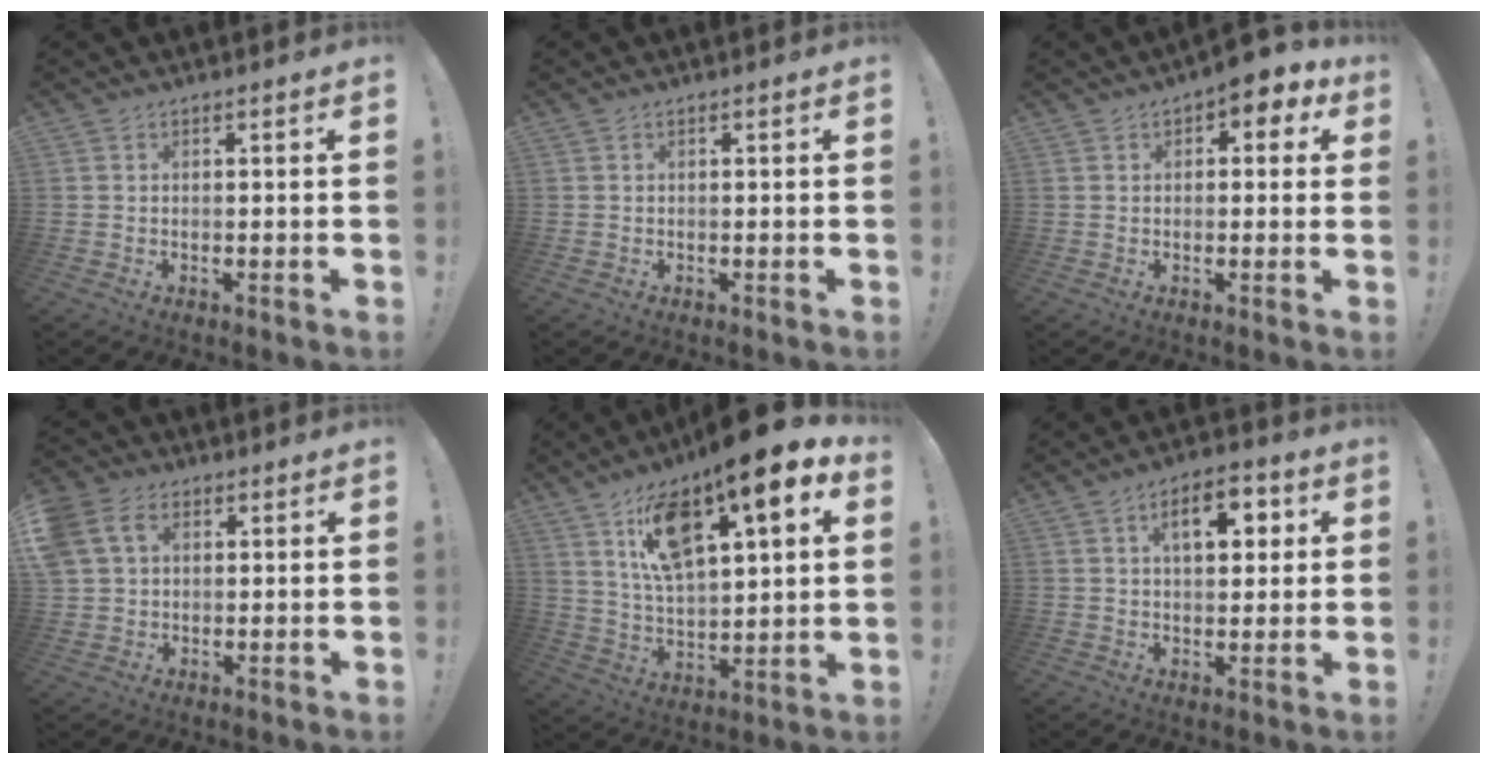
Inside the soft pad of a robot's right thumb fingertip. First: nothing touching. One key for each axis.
{"total": 0.0}
{"total": 4.4, "fx": 1.9, "fy": 2.1, "fz": 3.4, "tx": -0.036, "ty": -0.006, "tz": 0.027}
{"total": 10.3, "fx": 3.7, "fy": 7.7, "fz": 5.8, "tx": -0.117, "ty": -0.005, "tz": 0.072}
{"total": 18.7, "fx": 10.4, "fy": 6.4, "fz": 14.1, "tx": -0.250, "ty": -0.055, "tz": 0.166}
{"total": 9.9, "fx": 3.0, "fy": 5.3, "fz": 7.9, "tx": -0.109, "ty": 0.003, "tz": 0.046}